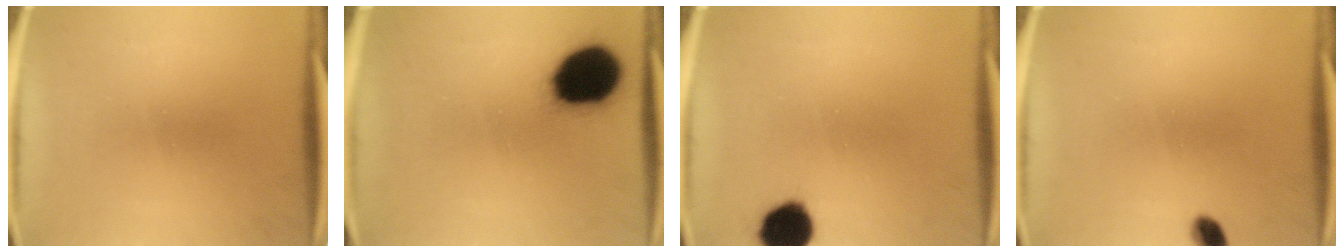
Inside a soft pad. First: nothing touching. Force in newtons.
{"total": 19.4}
{"total": 9.9}
{"total": 2.9}